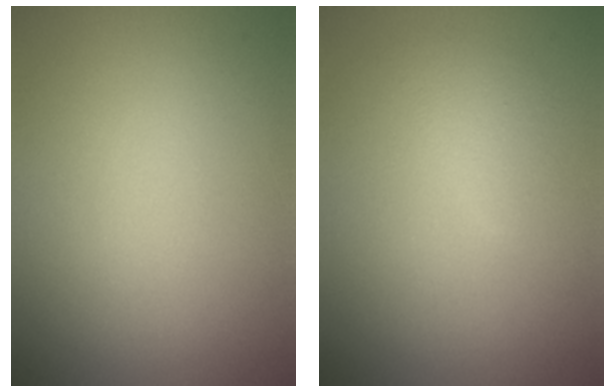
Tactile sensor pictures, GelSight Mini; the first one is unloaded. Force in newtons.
{"total": 1.6, "press": 1.6, "slide": 0.1}